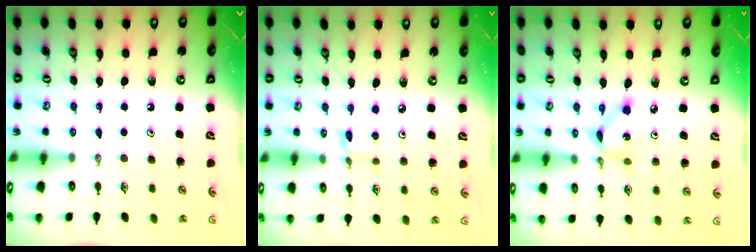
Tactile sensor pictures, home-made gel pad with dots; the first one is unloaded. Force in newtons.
{"total": 2.0, "press": 2.0, "slide": 0.2}
{"total": 6.2, "press": 6.2, "slide": 0.2}